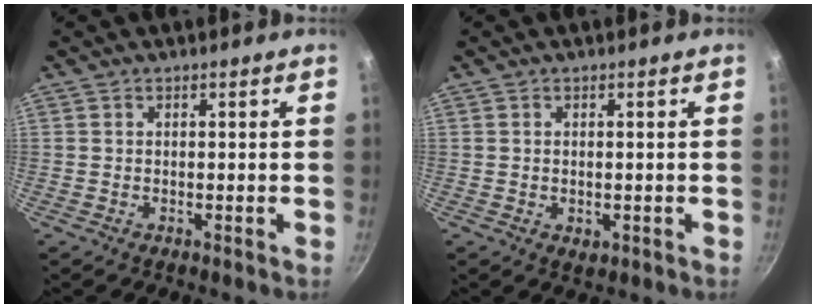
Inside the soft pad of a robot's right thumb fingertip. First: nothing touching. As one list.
[{"total": 1.7, "force": [-0.3, 1.1, 1.2], "torque": [-0.014, -0.003, 0.000]}]